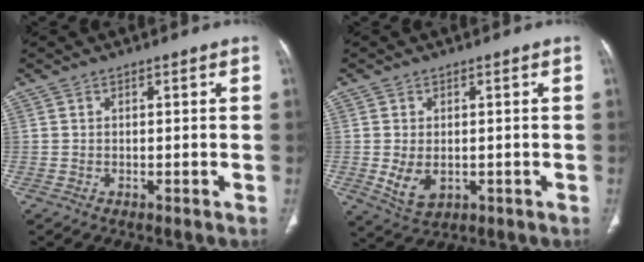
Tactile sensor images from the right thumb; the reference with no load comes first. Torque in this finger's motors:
{"motor_torque": [-0.42, 0.67, 0.00, 0.00, 0.17]}